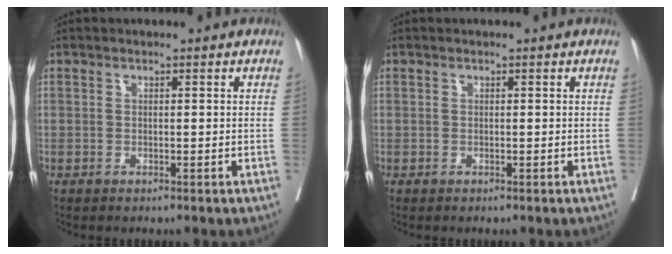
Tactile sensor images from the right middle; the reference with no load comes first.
{"total": 0.0}